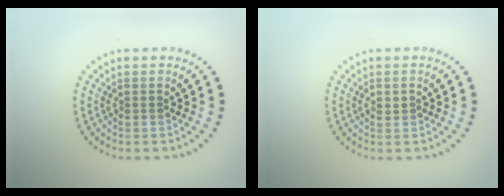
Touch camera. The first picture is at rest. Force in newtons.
{"total": 0.8, "press": 0.8, "slide": 0.1}